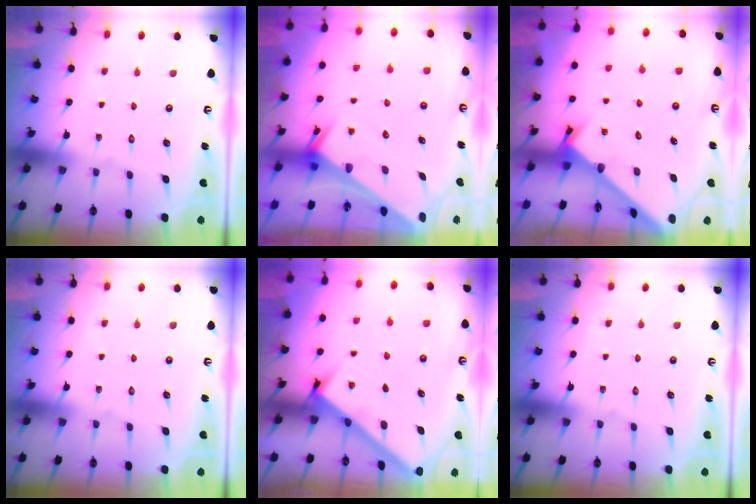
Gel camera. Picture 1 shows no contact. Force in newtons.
{"total": 2.6, "press": 2.6, "slide": 0.1}
{"total": 2.2, "press": 2.2, "slide": 0.1}
{"total": 0.0}
{"total": 3.0, "press": 3.0, "slide": 0.2}
{"total": 0.0}